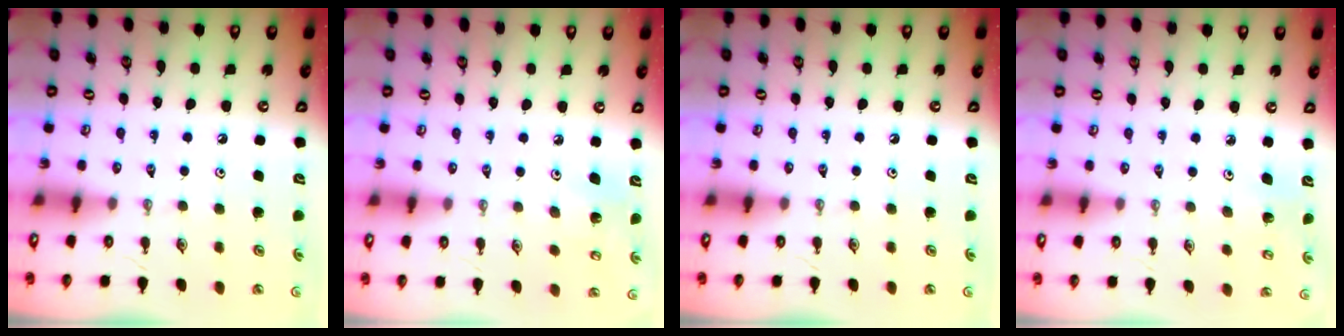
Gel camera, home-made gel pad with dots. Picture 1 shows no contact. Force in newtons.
{"total": 6.1, "press": 6.1, "slide": 0.7}
{"total": 0.0}
{"total": 2.8, "press": 2.7, "slide": 1.0}